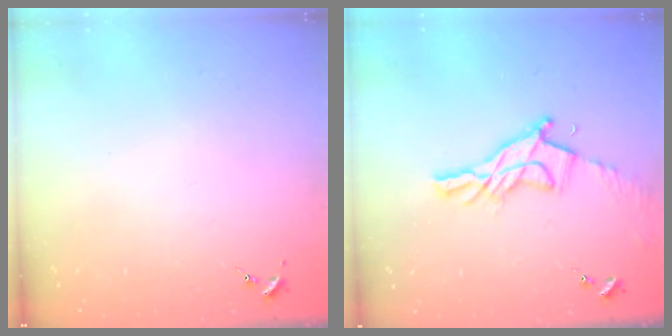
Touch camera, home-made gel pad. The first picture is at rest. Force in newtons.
{"total": 11.0, "press": 11.0, "slide": 0.5}